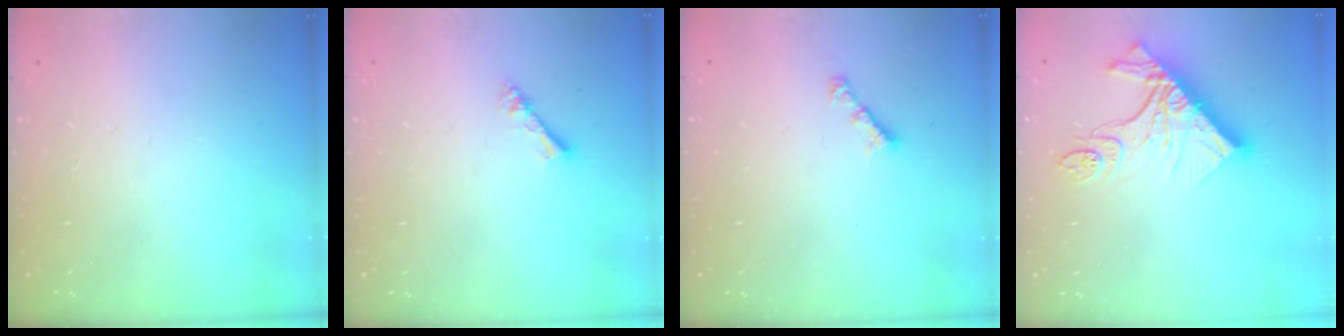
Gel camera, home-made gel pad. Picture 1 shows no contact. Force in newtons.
{"total": 2.3, "press": 2.3, "slide": 0.3}
{"total": 2.8, "press": 2.8, "slide": 0.7}
{"total": 15.3, "press": 15.3, "slide": 1.3}